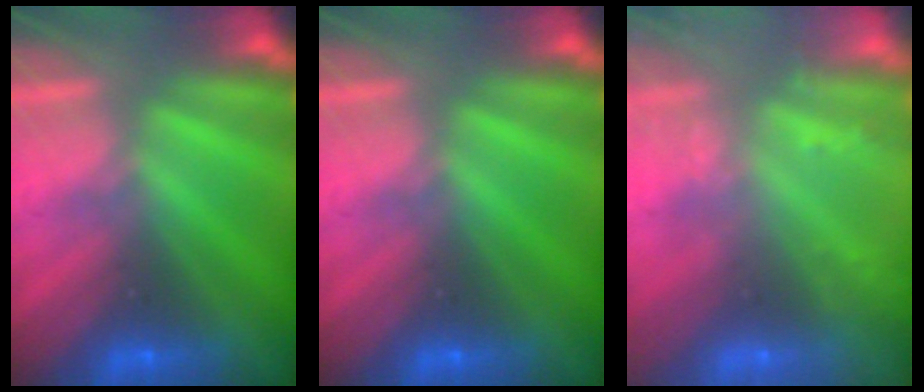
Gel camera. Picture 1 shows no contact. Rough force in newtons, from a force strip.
{"total": 0.0}
{"total": 2.4}